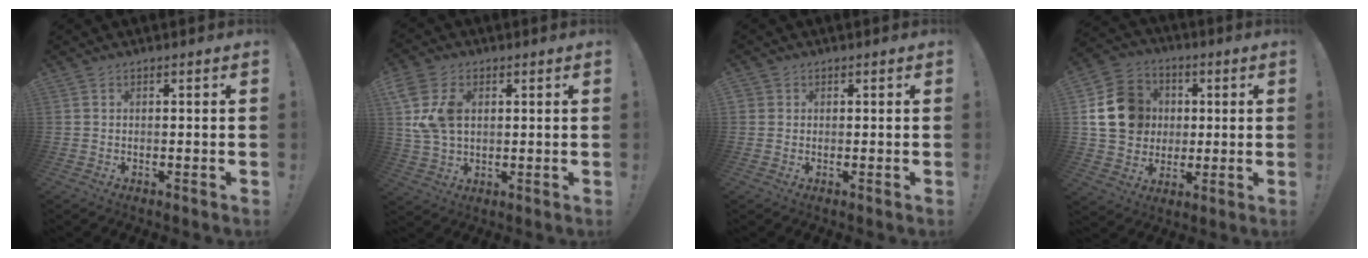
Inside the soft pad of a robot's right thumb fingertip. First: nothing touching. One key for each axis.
{"total": 11.6, "fx": 2.8, "fy": 8.2, "fz": 7.7, "tx": -0.150, "ty": -0.004, "tz": 0.055}
{"total": 1.3, "fx": 0.4, "fy": 1.2, "fz": 0.3, "tx": -0.002, "ty": -0.001, "tz": 0.007}
{"total": 16.5, "fx": 2.2, "fy": 14.4, "fz": 7.7, "tx": -0.113, "ty": 0.008, "tz": 0.056}